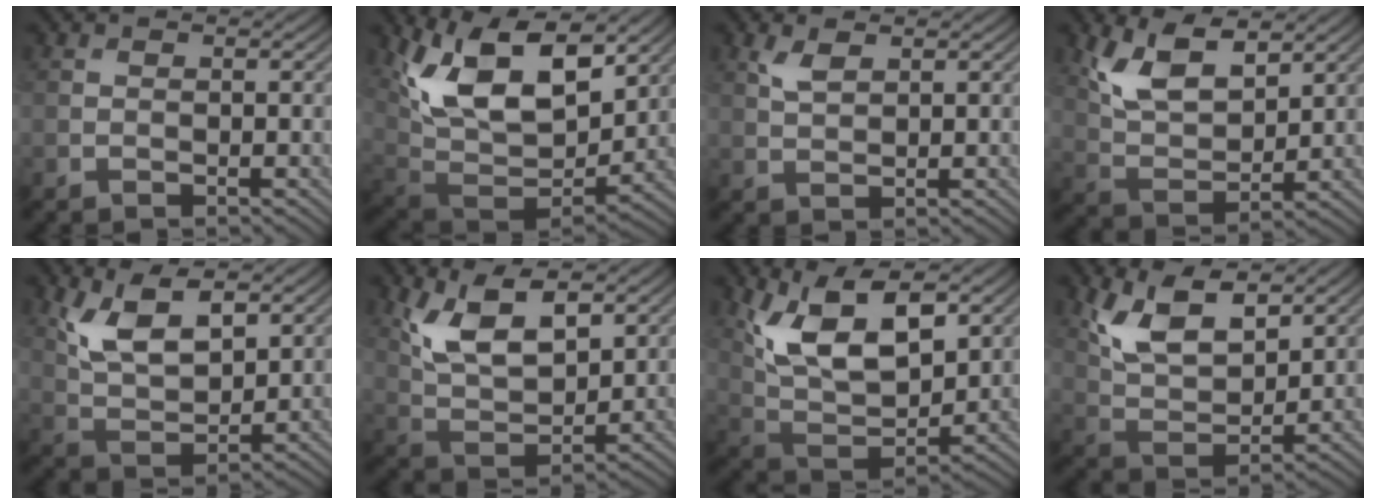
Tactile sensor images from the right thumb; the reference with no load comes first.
{"total": 16.8, "force": [7.4, 9.3, 11.9], "torque": [-0.235, 0.024, 0.134]}
{"total": 2.4, "force": [1.4, 1.0, 1.6], "torque": [-0.042, 0.000, 0.032]}
{"total": 9.0, "force": [5.0, 4.3, 6.2], "torque": [-0.141, -0.003, 0.100]}
{"total": 8.7, "force": [4.2, 4.1, 6.4], "torque": [-0.141, -0.004, 0.085]}
{"total": 10.0, "force": [4.8, 4.7, 7.4], "torque": [-0.159, 0.000, 0.098]}
{"total": 12.9, "force": [5.6, 6.4, 9.7], "torque": [-0.195, -0.005, 0.108]}
{"total": 10.0, "force": [5.5, 4.8, 6.9], "torque": [-0.154, -0.001, 0.109]}